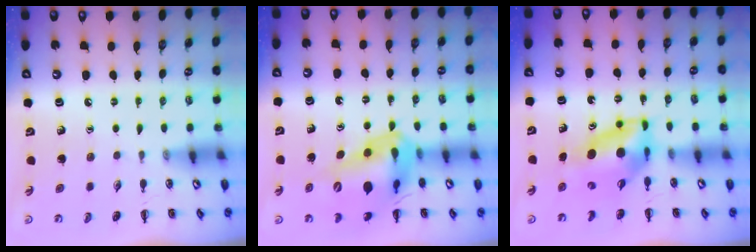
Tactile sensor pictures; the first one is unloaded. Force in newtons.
{"total": 19.9, "press": 19.1, "slide": 5.5}
{"total": 7.2, "press": 6.9, "slide": 2.0}